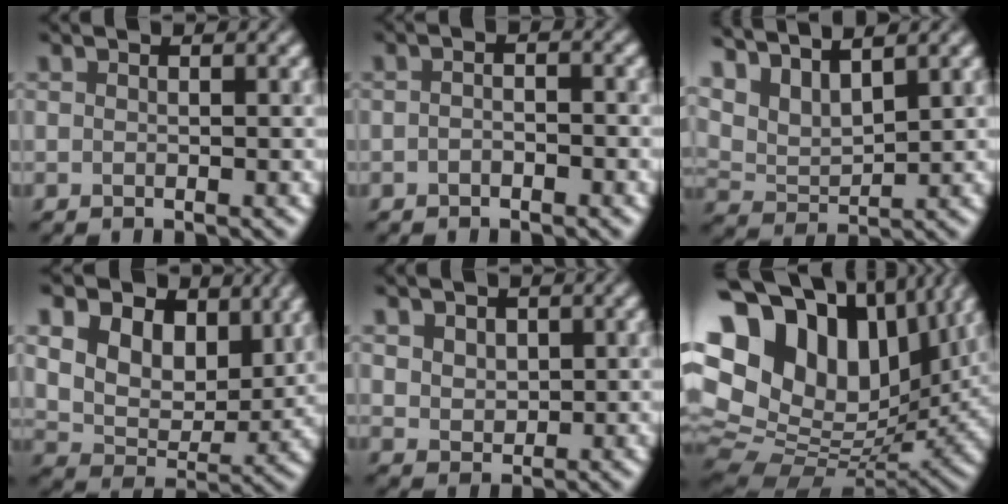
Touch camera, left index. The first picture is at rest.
{"total": 1.3, "force": [-0.6, 0.5, 1.0], "torque": [-0.021, -0.001, -0.016]}
{"total": 5.6, "force": [4.5, 1.7, 2.8], "torque": [-0.069, 0.005, 0.076]}
{"total": 10.2, "force": [4.8, 6.9, 5.8], "torque": [-0.118, 0.009, 0.087]}
{"total": 3.4, "force": [1.8, 2.4, 1.7], "torque": [-0.050, 0.010, 0.032]}
{"total": 18.7, "force": [8.1, 11.9, 11.9], "torque": [-0.238, 0.036, 0.153]}